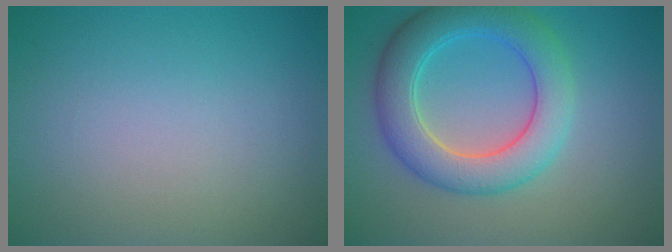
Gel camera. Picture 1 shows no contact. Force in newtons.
{"total": 6.4, "press": 6.4, "slide": 0.5}